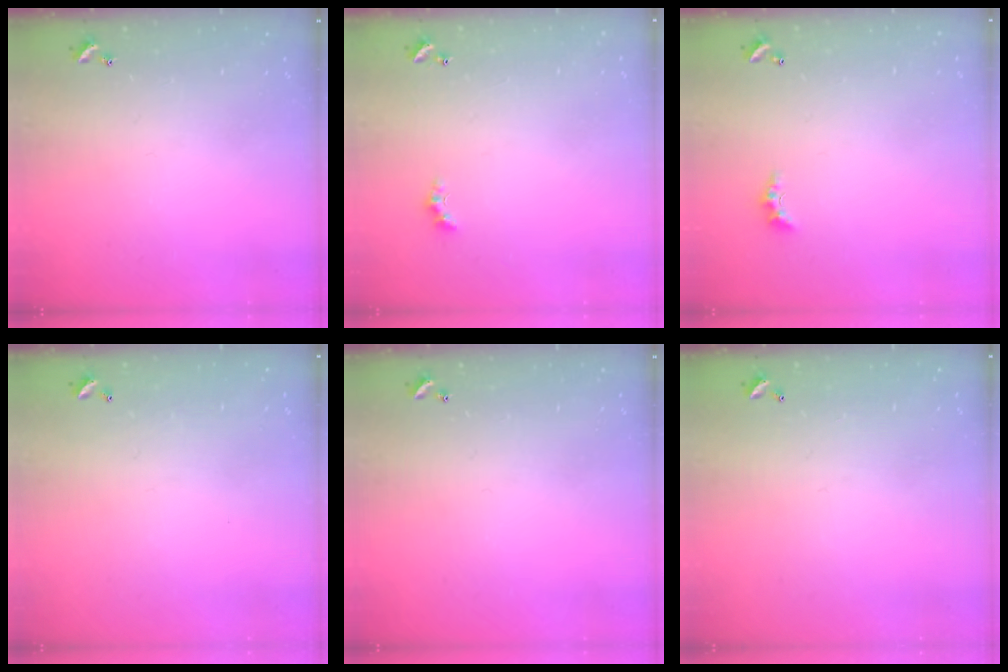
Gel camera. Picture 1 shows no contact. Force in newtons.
{"total": 0.8, "press": 0.6, "slide": 0.6}
{"total": 2.1, "press": 2.0, "slide": 0.7}
{"total": 2.9, "press": 2.9, "slide": 0.1}
{"total": 0.0}
{"total": 2.8, "press": 2.8, "slide": 0.1}